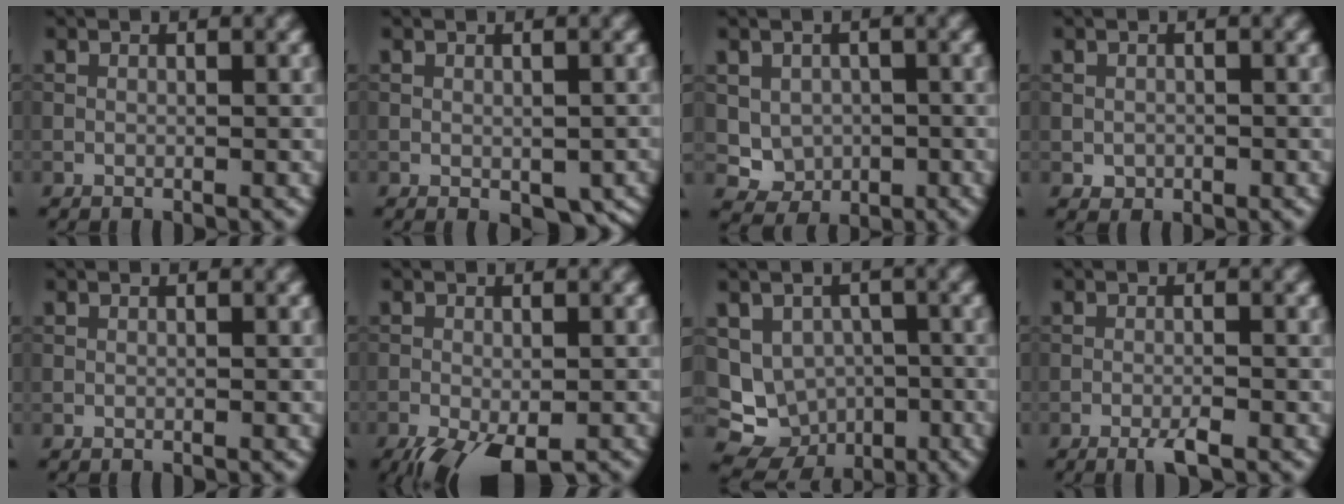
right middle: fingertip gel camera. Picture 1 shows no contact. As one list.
[{"total": 3.6, "force": [-1.4, 1.8, 2.7], "torque": [-0.036, -0.016, -0.009]}, {"total": 3.1, "force": [0.0, 2.8, 1.4], "torque": [-0.024, -0.012, 0.005]}, {"total": 1.0, "force": [-0.2, 0.9, 0.4], "torque": [-0.005, -0.006, -0.004]}, {"total": 0.0}, {"total": 7.0, "force": [-4.4, 2.5, 4.8], "torque": [-0.079, -0.023, -0.070]}, {"total": 7.5, "force": [-2.3, 6.5, 3.1], "torque": [-0.039, -0.005, -0.038]}, {"total": 1.9, "force": [-1.2, 0.2, 1.5], "torque": [-0.026, -0.001, -0.025]}]